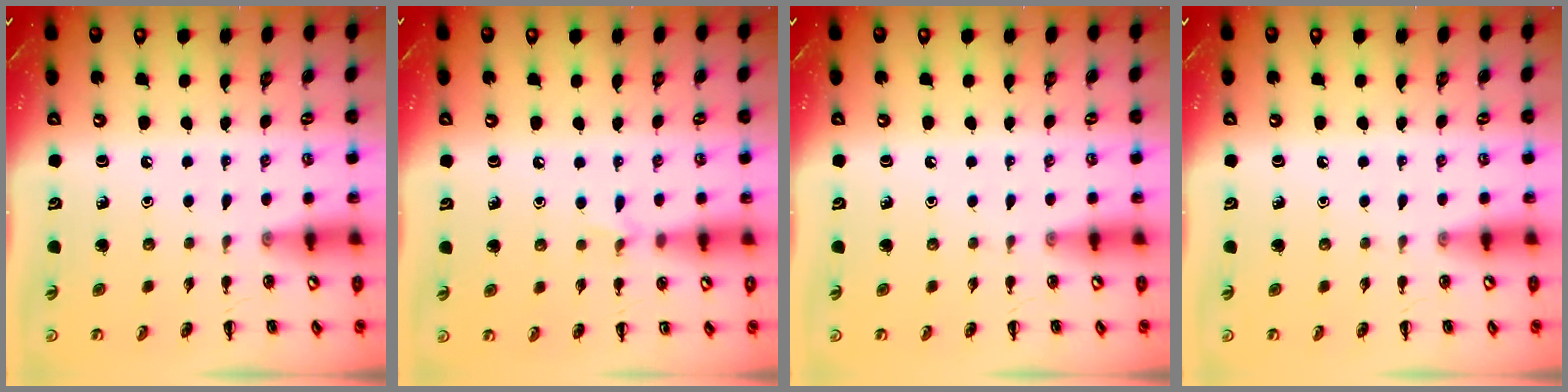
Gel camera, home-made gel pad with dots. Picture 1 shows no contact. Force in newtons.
{"total": 5.2, "press": 5.0, "slide": 1.6}
{"total": 0.0}
{"total": 0.0}